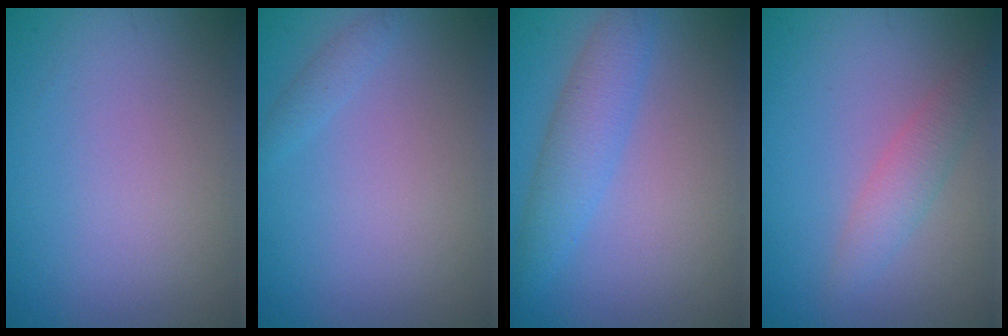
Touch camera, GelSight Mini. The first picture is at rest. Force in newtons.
{"total": 0.8, "press": 0.8, "slide": 0.0}
{"total": 3.3, "press": 3.3, "slide": 0.1}
{"total": 2.2, "press": 2.2, "slide": 0.1}